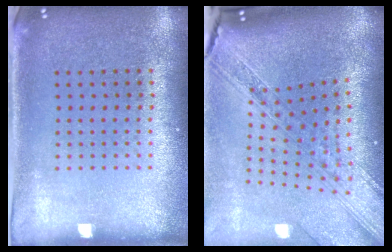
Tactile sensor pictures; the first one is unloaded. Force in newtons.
{"total": 3.2, "press": 2.4, "slide": 2.1}